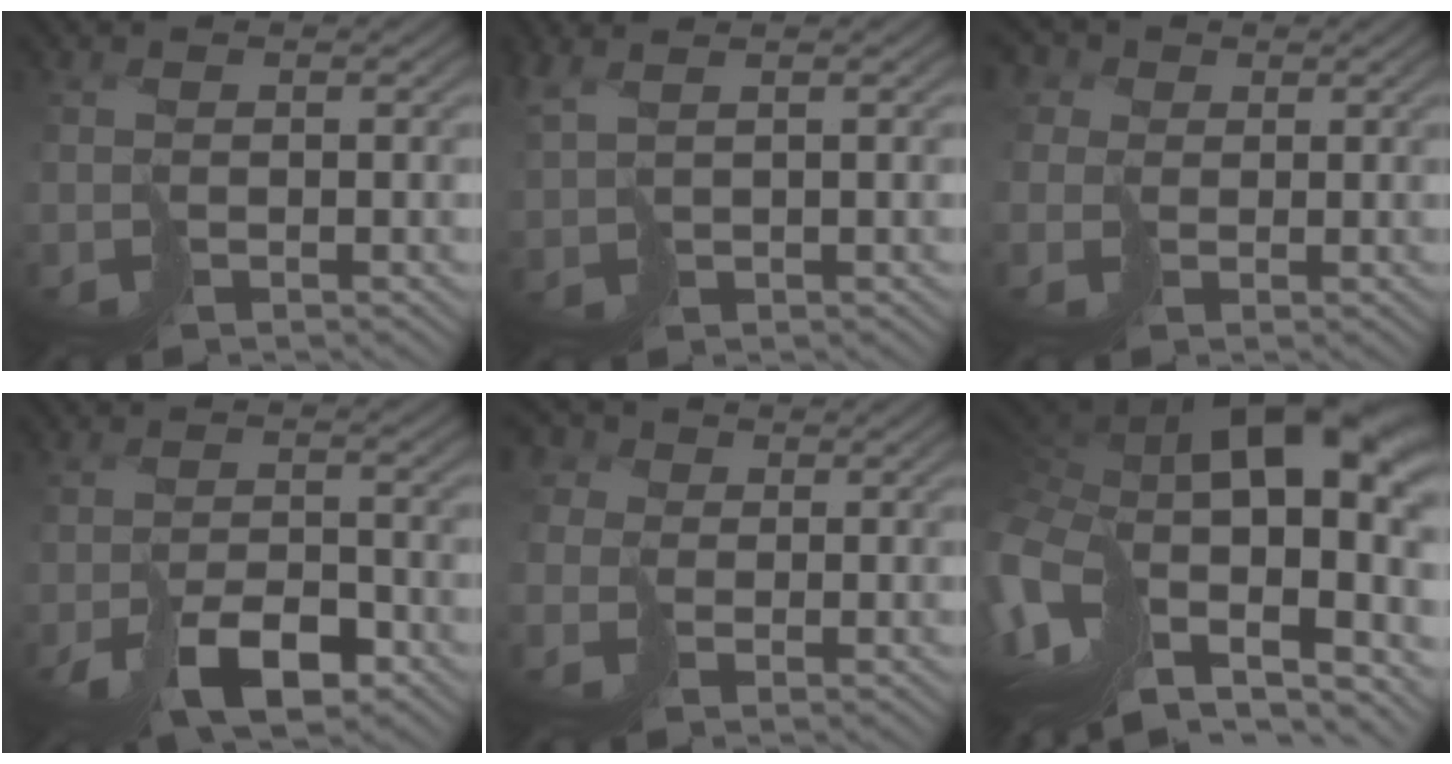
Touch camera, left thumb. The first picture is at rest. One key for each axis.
{"total": 3.0, "fx": 1.6, "fy": 0.7, "fz": 2.5, "tx": -0.078, "ty": -0.002, "tz": 0.031}
{"total": 4.4, "fx": 1.4, "fy": 3.9, "fz": 1.4, "tx": -0.050, "ty": 0.006, "tz": 0.007}
{"total": 5.1, "fx": -3.1, "fy": 2.1, "fz": 3.5, "tx": -0.054, "ty": 0.000, "tz": -0.046}
{"total": 5.1, "fx": 1.4, "fy": 4.5, "fz": 1.8, "tx": -0.060, "ty": 0.008, "tz": 0.004}
{"total": 18.9, "fx": 0.7, "fy": 11.3, "fz": 15.1, "tx": -0.317, "ty": -0.029, "tz": 0.034}